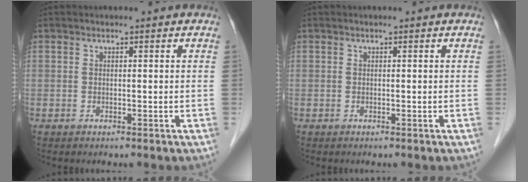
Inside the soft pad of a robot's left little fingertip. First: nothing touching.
{"total": 0.0}